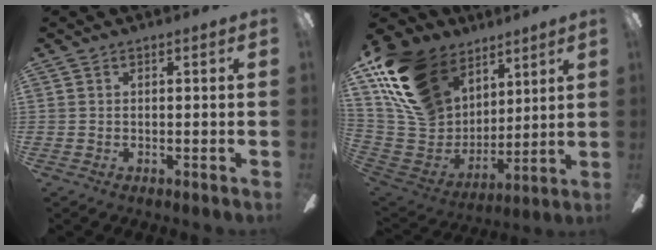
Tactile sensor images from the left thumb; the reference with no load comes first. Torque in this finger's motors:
{"motor_torque": [2.56, 2.45, 1.33, -1.43, 0.40]}